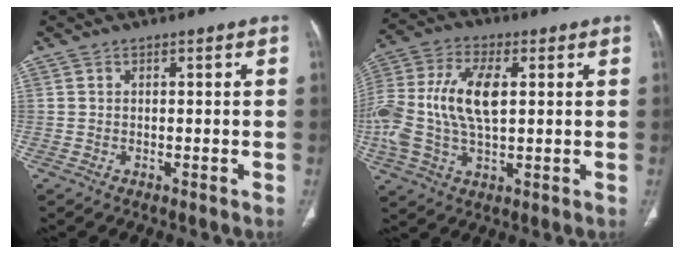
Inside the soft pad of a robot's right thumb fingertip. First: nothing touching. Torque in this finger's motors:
{"motor_torque": [0.54, 0.54, 0.11, 0.04, 0.21]}